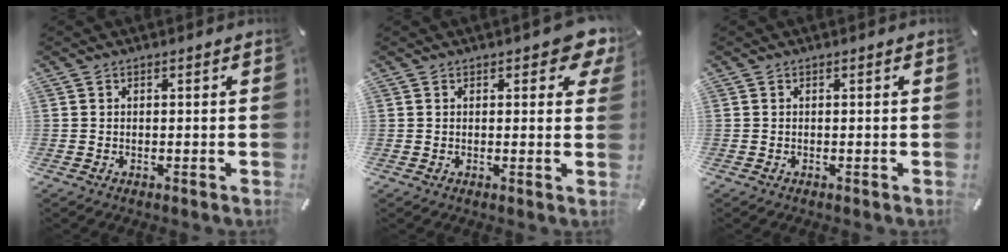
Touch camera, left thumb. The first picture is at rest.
{"total": 5.0, "force": [2.5, 2.6, 3.5], "torque": [-0.034, -0.007, 0.036]}
{"total": 0.0}